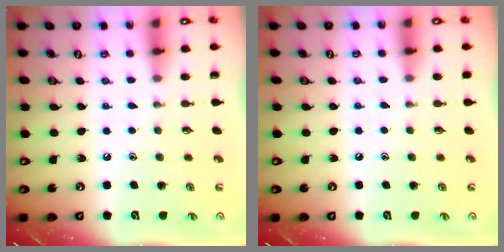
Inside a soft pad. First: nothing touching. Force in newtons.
{"total": 3.2, "press": 3.2, "slide": 0.5}